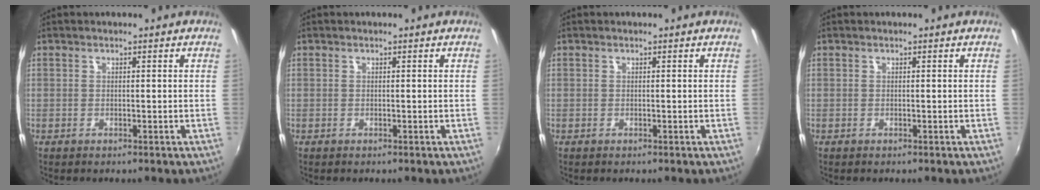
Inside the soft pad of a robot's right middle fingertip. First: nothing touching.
{"total": 0.0}
{"total": 0.0}
{"total": 0.0}